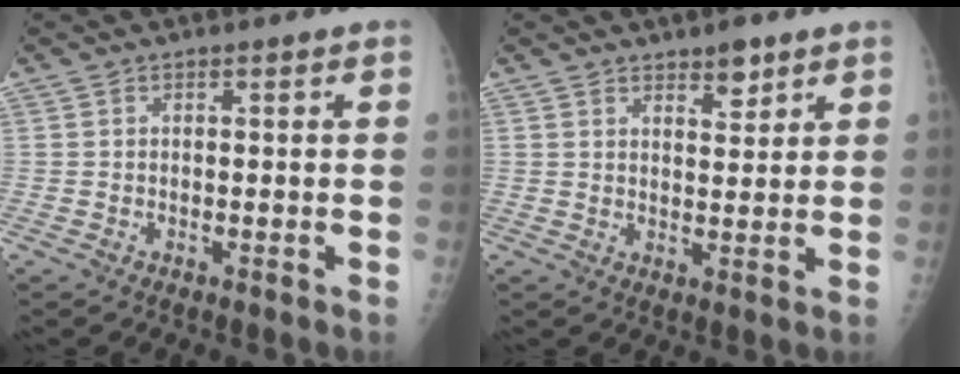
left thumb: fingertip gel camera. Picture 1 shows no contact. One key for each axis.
{"total": 4.1, "fx": 2.9, "fy": 1.7, "fz": 2.4, "tx": -0.020, "ty": -0.020, "tz": 0.045}